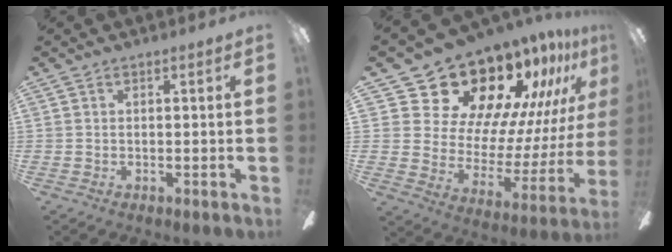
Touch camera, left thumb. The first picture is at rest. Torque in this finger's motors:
{"motor_torque": [2.14, 2.87, 1.32, -1.44, 0.09]}